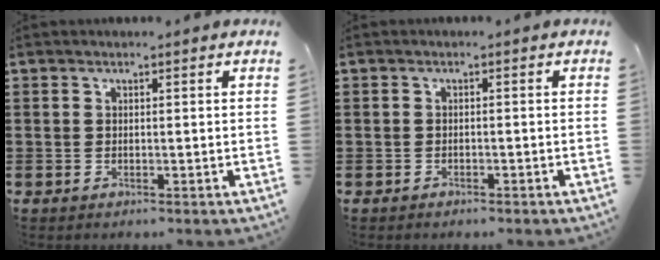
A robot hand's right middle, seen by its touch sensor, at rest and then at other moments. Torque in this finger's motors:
{"motor_torque": [-0.30, 0.06, 0.04, -0.01]}